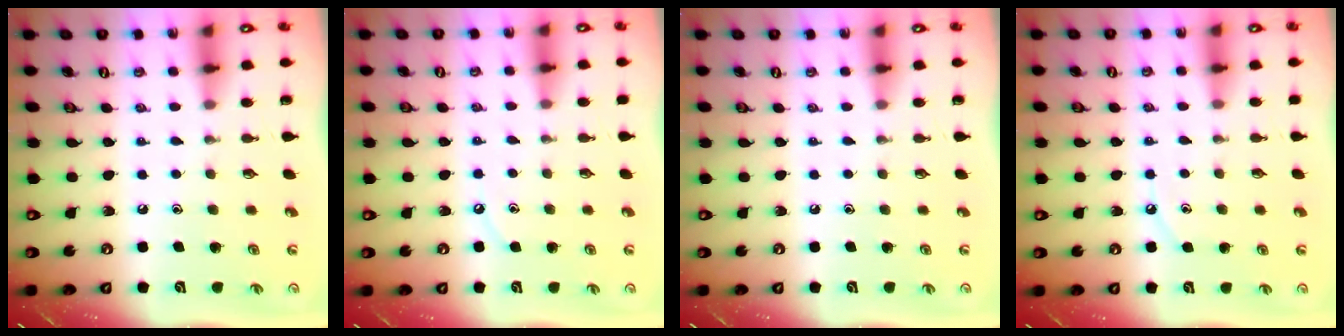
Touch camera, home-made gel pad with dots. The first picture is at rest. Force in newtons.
{"total": 3.2, "press": 3.2, "slide": 0.4}
{"total": 0.0}
{"total": 4.7, "press": 4.7, "slide": 0.4}